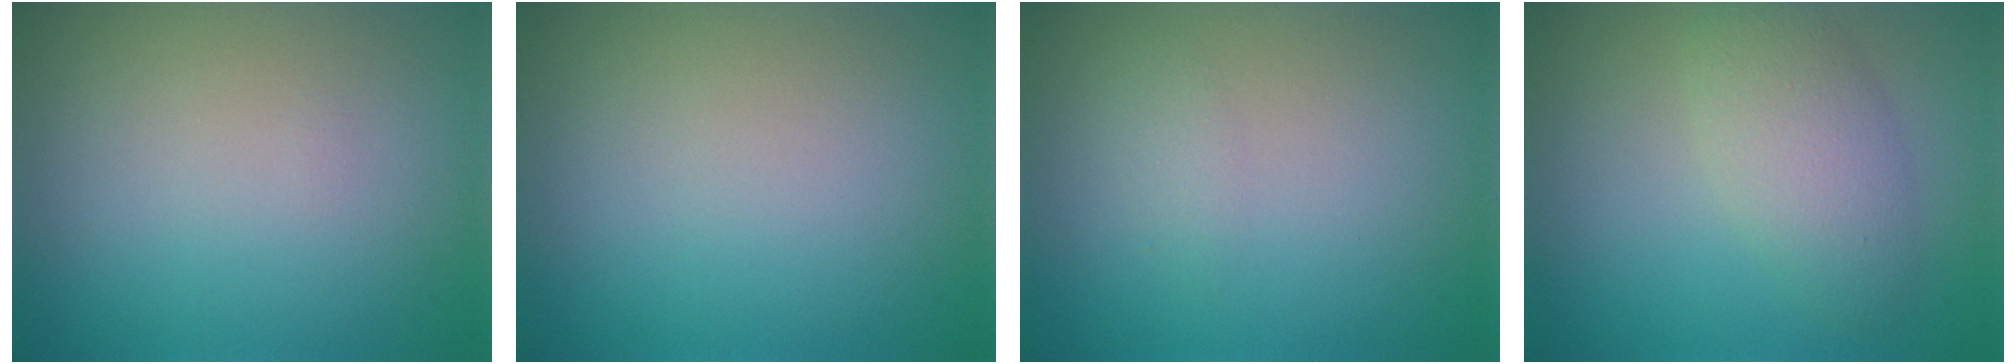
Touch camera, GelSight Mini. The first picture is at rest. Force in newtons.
{"total": 0.0}
{"total": 0.9, "press": 0.9, "slide": 0.1}
{"total": 3.7, "press": 3.7, "slide": 0.1}